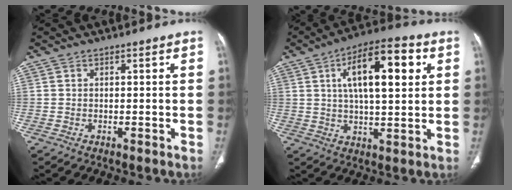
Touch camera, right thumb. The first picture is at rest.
{"total": 15.6, "force": [4.6, 6.1, 13.6], "torque": [-0.195, 0.006, 0.066]}